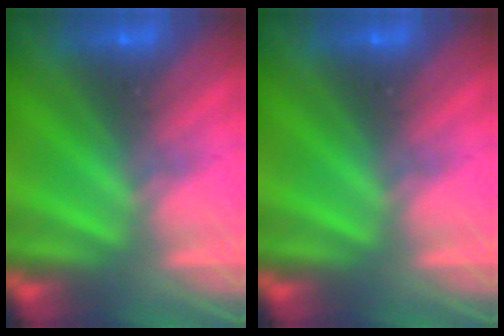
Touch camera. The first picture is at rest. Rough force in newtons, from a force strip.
{"total": 0.0}